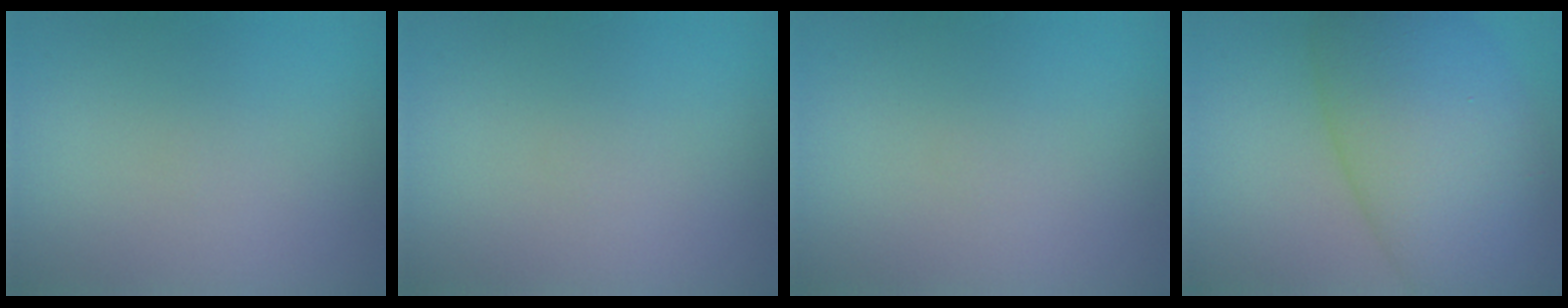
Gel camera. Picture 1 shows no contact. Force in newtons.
{"total": 0.0}
{"total": 0.0}
{"total": 11.0, "press": 11.0, "slide": 0.3}